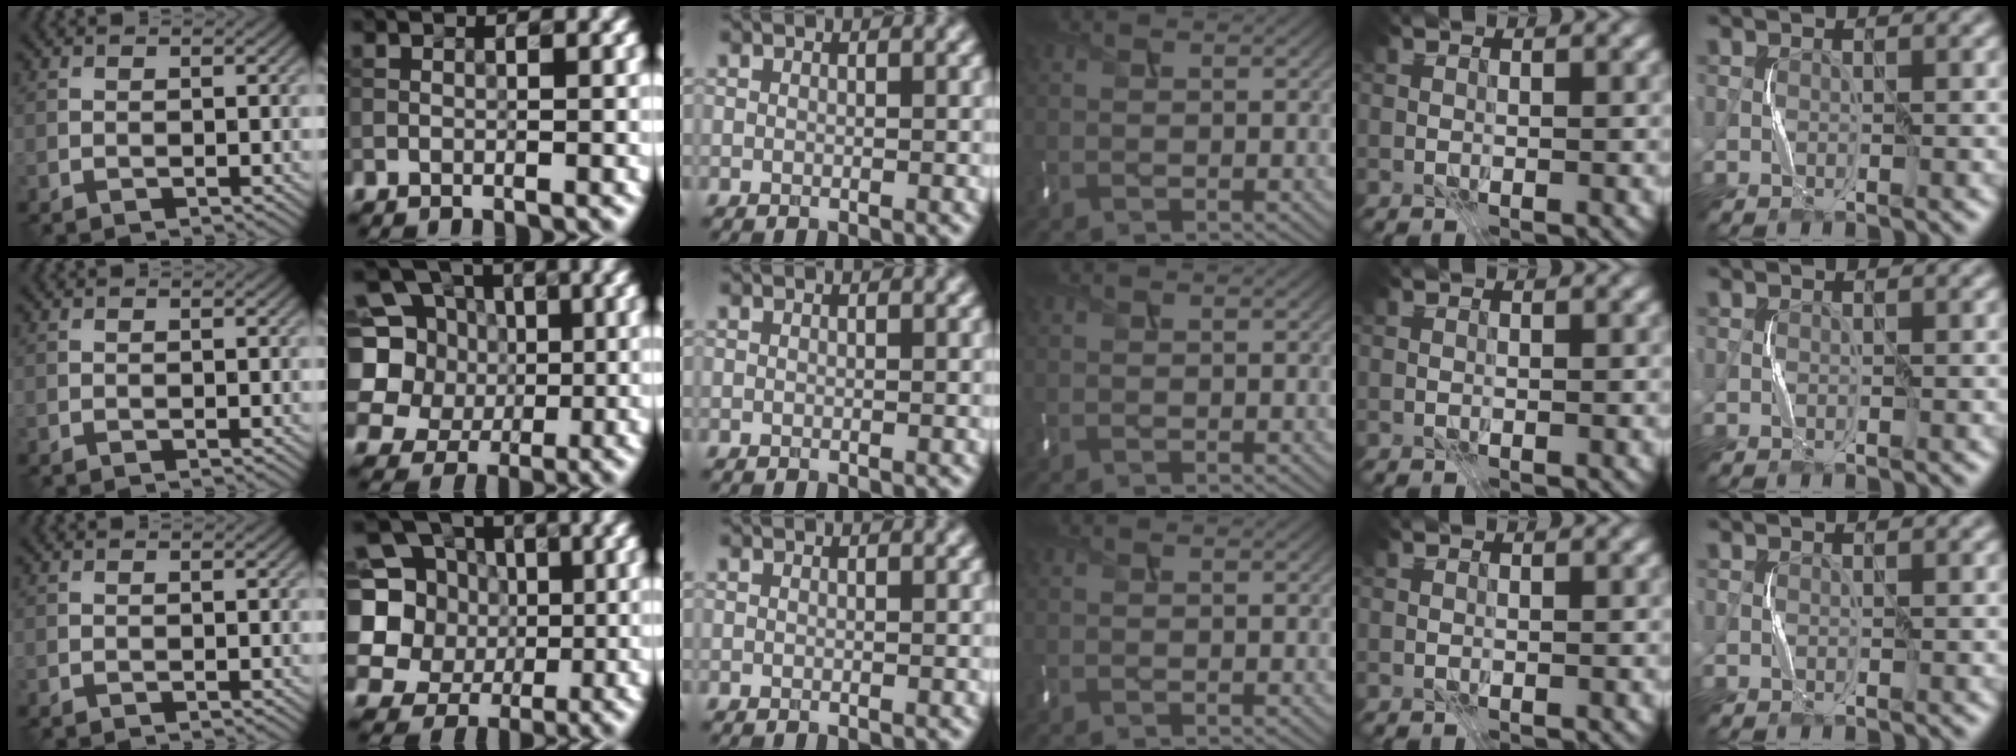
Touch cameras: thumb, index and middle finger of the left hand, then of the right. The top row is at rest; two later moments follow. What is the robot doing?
{"motion": "press", "object": "keyboard"}